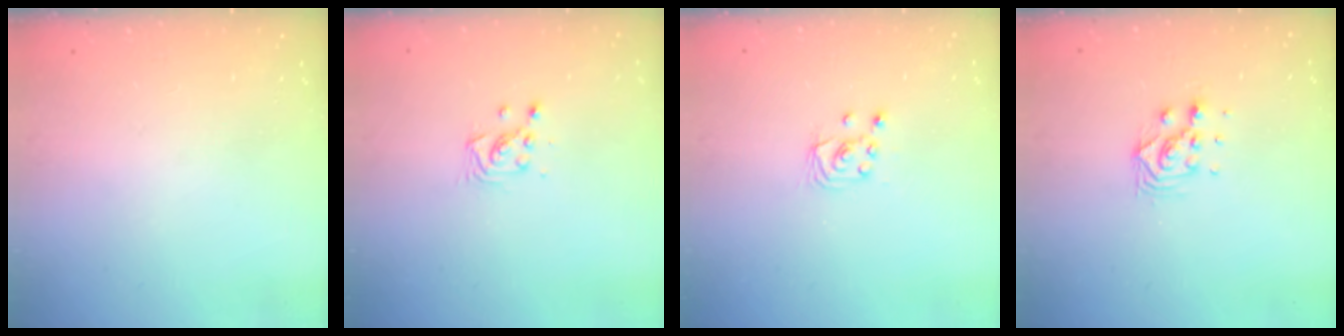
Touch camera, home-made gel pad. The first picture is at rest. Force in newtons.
{"total": 3.8, "press": 3.8, "slide": 0.5}
{"total": 2.4, "press": 2.4, "slide": 0.2}
{"total": 7.0, "press": 7.0, "slide": 0.5}